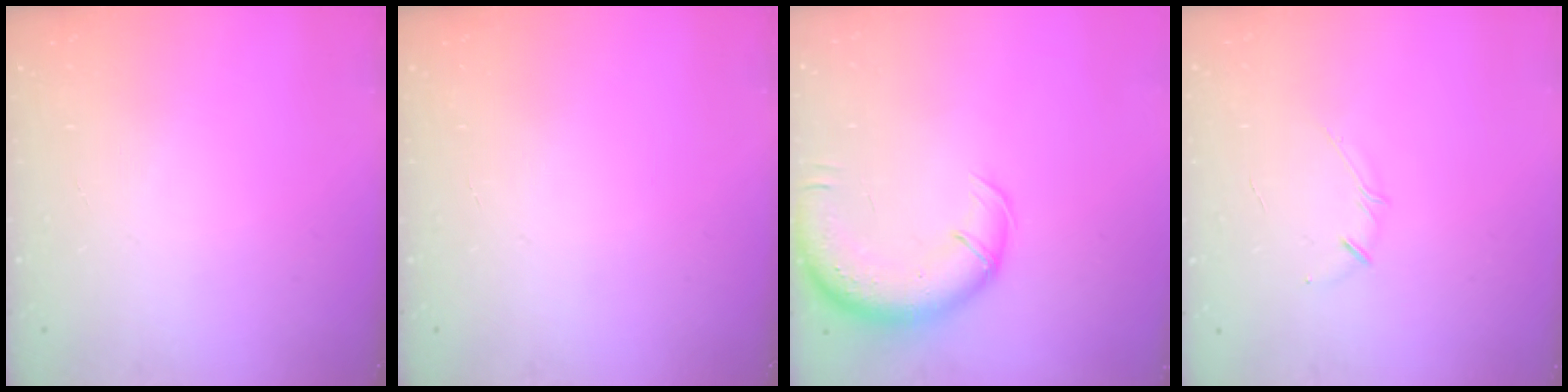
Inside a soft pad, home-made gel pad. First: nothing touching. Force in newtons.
{"total": 0.0}
{"total": 13.4, "press": 12.9, "slide": 3.5}
{"total": 3.3, "press": 3.2, "slide": 0.6}